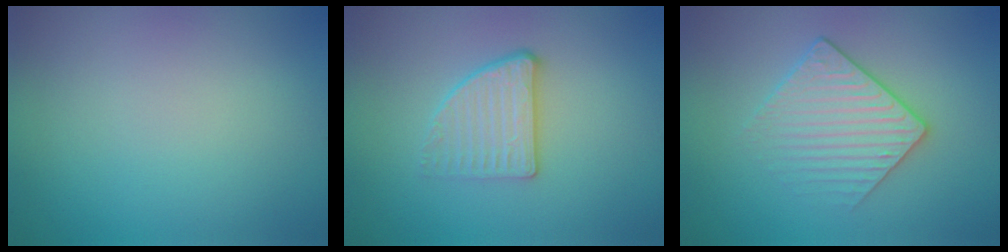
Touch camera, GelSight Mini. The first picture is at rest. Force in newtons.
{"total": 2.8, "press": 2.5, "slide": 1.4}
{"total": 3.1, "press": 2.9, "slide": 1.2}